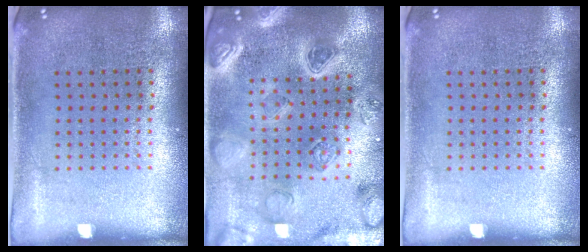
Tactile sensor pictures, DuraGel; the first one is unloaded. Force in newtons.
{"total": 3.1, "press": 3.0, "slide": 0.9}
{"total": 0.0}